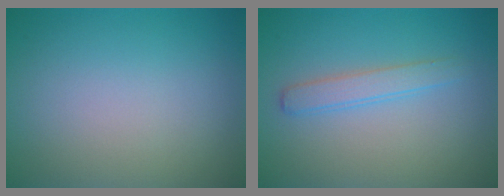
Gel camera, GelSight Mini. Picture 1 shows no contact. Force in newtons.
{"total": 2.0, "press": 2.0, "slide": 0.0}